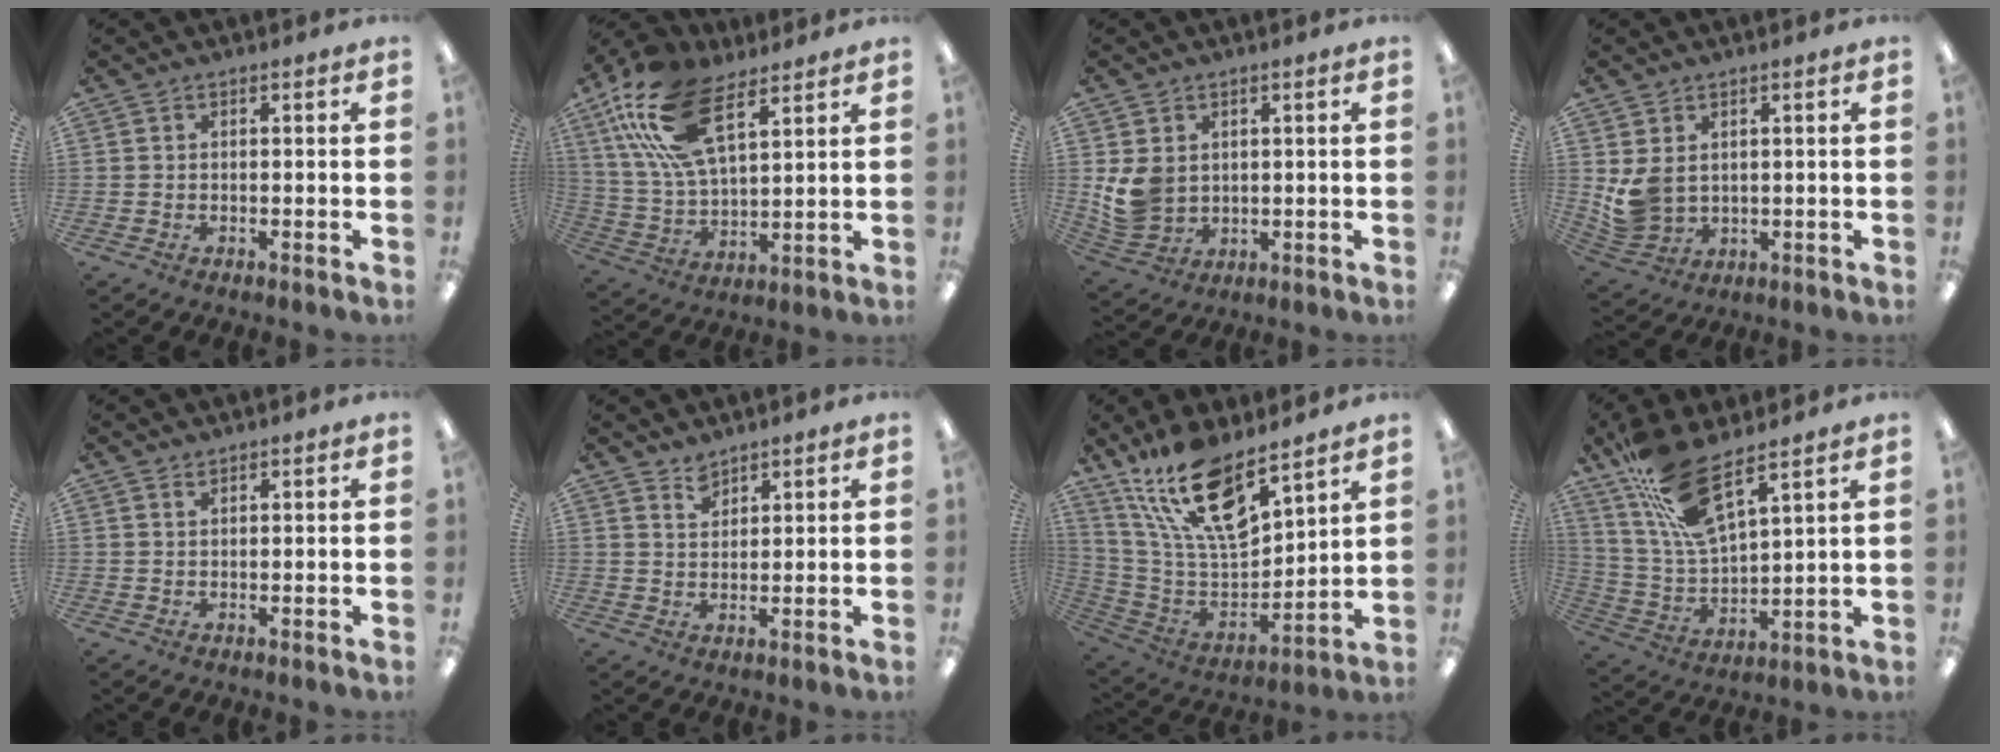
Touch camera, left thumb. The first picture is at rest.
{"total": 19.8, "force": [11.2, 9.1, 13.6], "torque": [-0.296, -0.029, 0.196]}
{"total": 7.6, "force": [1.6, 6.3, 3.9], "torque": [-0.096, 0.002, 0.033]}
{"total": 6.0, "force": [2.1, 4.6, 3.3], "torque": [-0.080, -0.010, 0.041]}
{"total": 1.0, "force": [0.9, 0.2, 0.3], "torque": [-0.007, 0.000, 0.017]}
{"total": 3.3, "force": [3.0, 1.4, 0.5], "torque": [-0.008, -0.015, 0.056]}
{"total": 20.0, "force": [14.1, 7.0, 12.4], "torque": [-0.238, -0.089, 0.248]}
{"total": 15.0, "force": [10.9, 3.9, 9.4], "torque": [-0.208, -0.054, 0.195]}